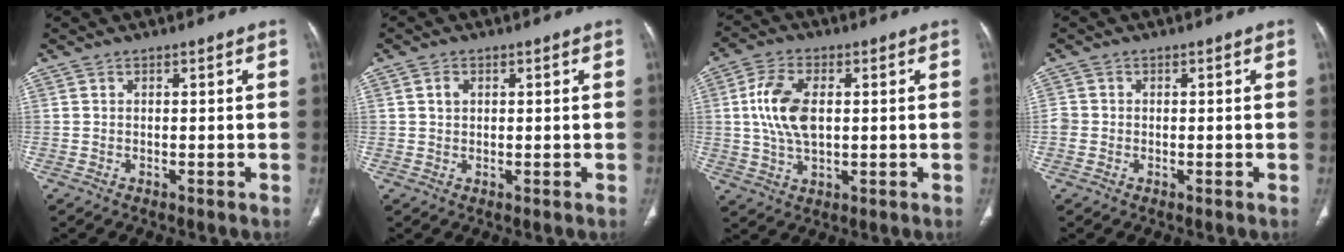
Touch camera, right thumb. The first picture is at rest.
{"total": 1.8, "force": [0.6, 1.4, 1.0], "torque": [-0.016, 0.000, 0.011]}
{"total": 10.0, "force": [1.2, 5.6, 8.2], "torque": [-0.167, 0.001, 0.026]}
{"total": 1.9, "force": [-0.4, 1.8, 0.6], "torque": [-0.005, 0.005, -0.010]}